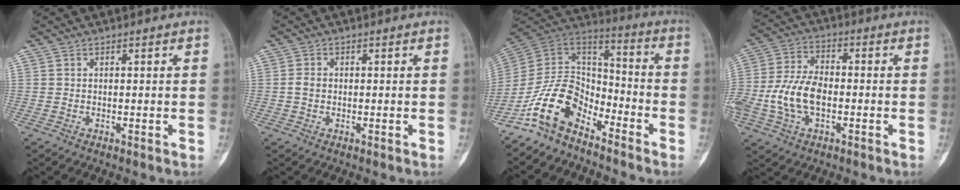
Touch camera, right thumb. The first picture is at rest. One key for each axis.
{"total": 1.8, "fx": -0.1, "fy": 1.4, "fz": 1.1, "tx": -0.022, "ty": 0.005, "tz": -0.004}
{"total": 12.9, "fx": -8.8, "fy": 7.3, "fz": 6.0, "tx": -0.099, "ty": 0.096, "tz": -0.182}
{"total": 11.9, "fx": -2.6, "fy": 7.2, "fz": 9.1, "tx": -0.186, "ty": 0.025, "tz": -0.052}